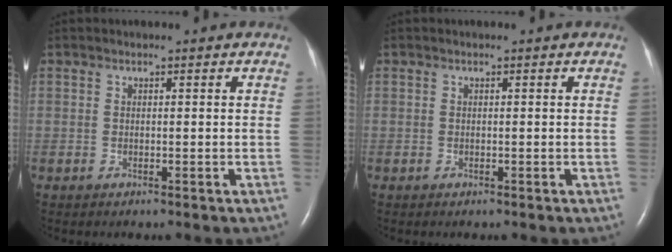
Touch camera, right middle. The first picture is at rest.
{"total": 0.0}